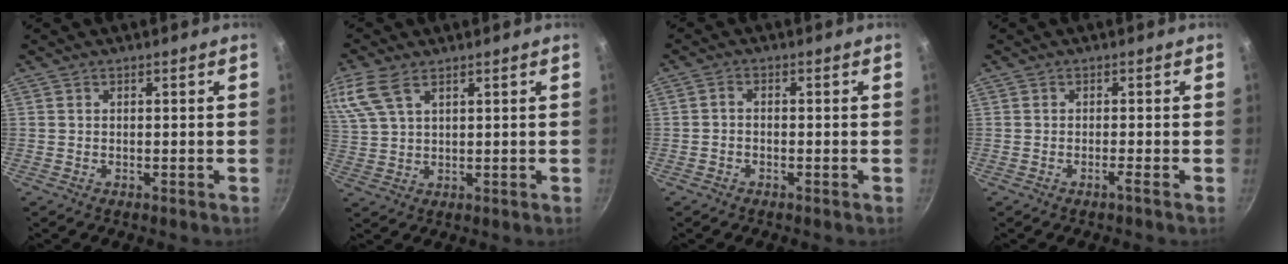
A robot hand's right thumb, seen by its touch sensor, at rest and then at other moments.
{"total": 9.4, "force": [5.4, 4.7, 6.1], "torque": [-0.138, 0.012, 0.114]}
{"total": 1.5, "force": [-0.8, 0.9, 0.9], "torque": [-0.017, 0.012, -0.019]}
{"total": 1.0, "force": [-0.6, -0.3, 0.8], "torque": [-0.022, 0.005, -0.012]}